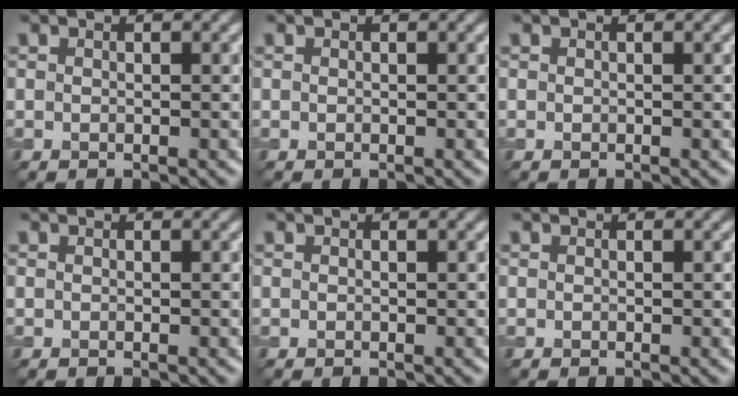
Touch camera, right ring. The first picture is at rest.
{"total": 0.0}
{"total": 0.0}
{"total": 0.0}
{"total": 0.0}
{"total": 0.0}